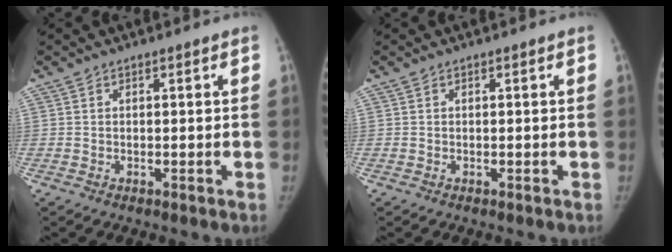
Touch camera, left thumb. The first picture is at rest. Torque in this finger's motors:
{"motor_torque": [0.00, 0.00, 0.08, -0.07, 0.00]}